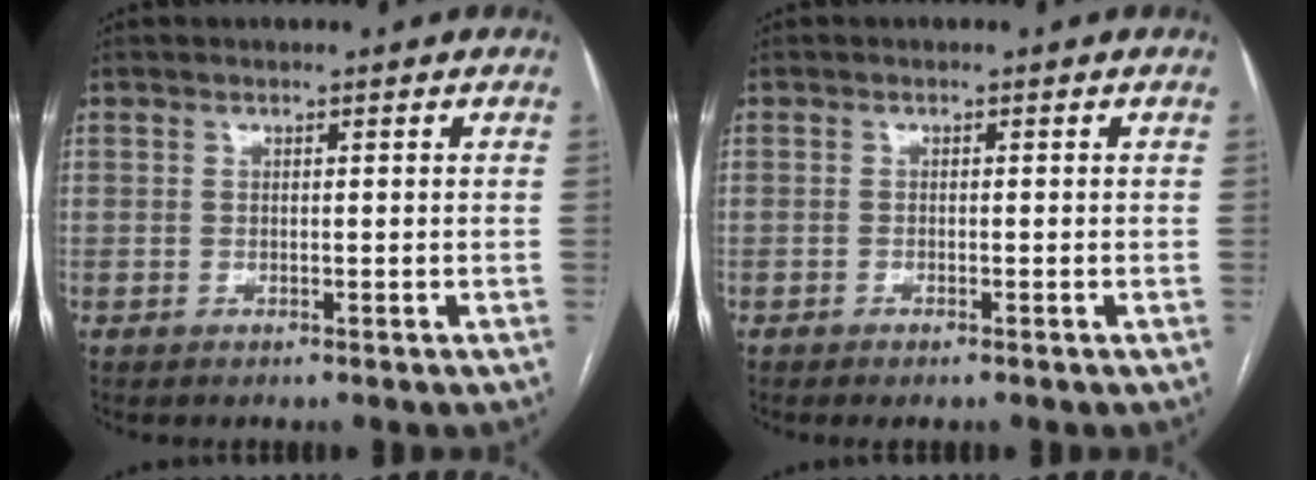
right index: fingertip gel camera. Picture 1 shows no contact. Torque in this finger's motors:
{"motor_torque": [0.16, 0.01, 0.02, 0.02]}